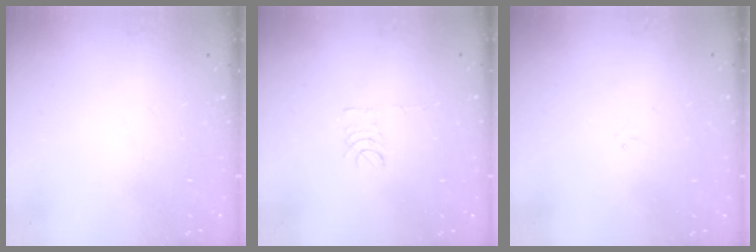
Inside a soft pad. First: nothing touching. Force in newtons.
{"total": 5.3, "press": 5.3, "slide": 0.3}
{"total": 0.0}